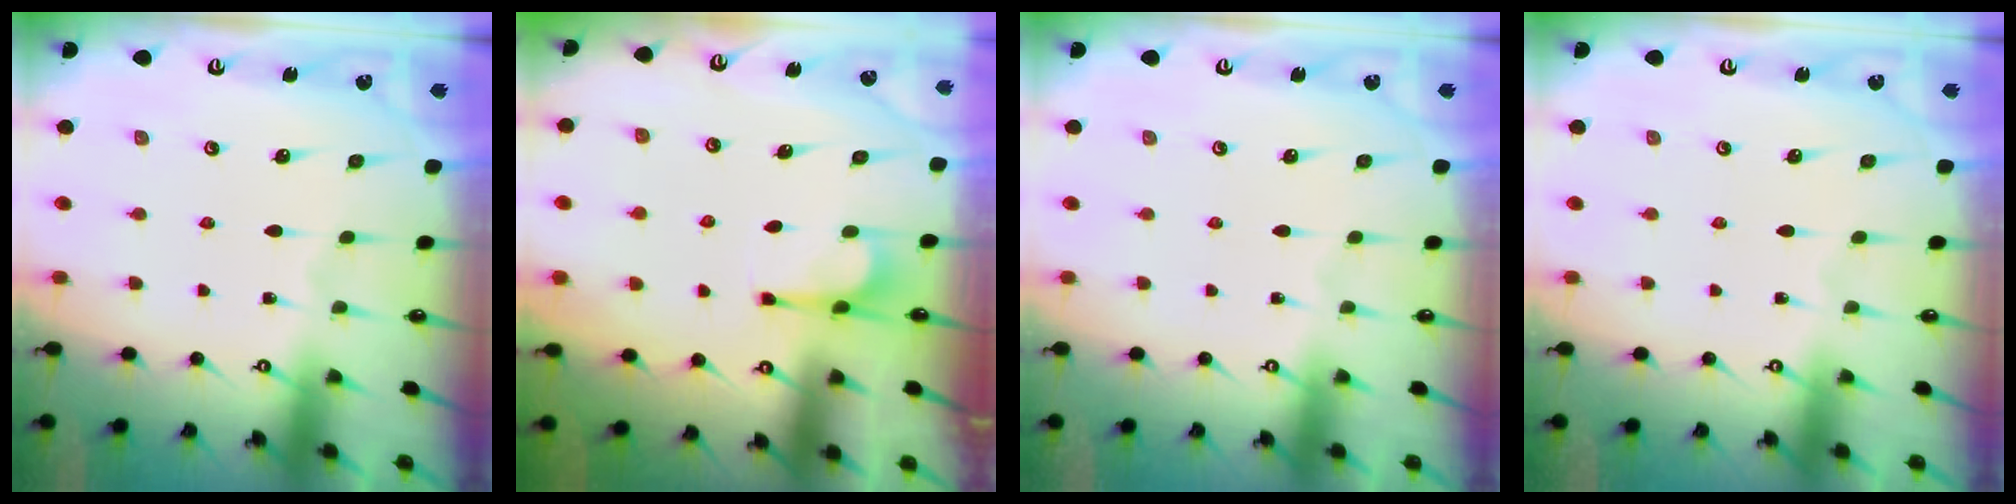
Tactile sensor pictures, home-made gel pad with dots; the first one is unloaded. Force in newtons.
{"total": 4.0, "press": 3.9, "slide": 0.6}
{"total": 0.0}
{"total": 0.0}